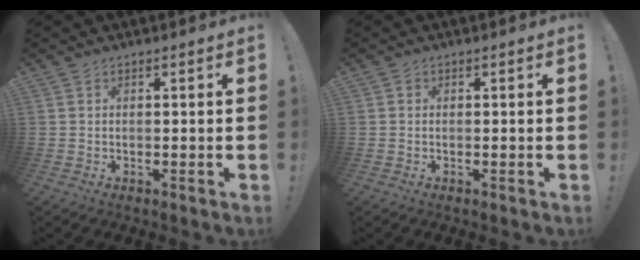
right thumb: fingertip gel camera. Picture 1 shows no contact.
{"total": 0.5, "force": [0.0, 0.5, 0.0], "torque": [-0.001, 0.002, -0.001]}